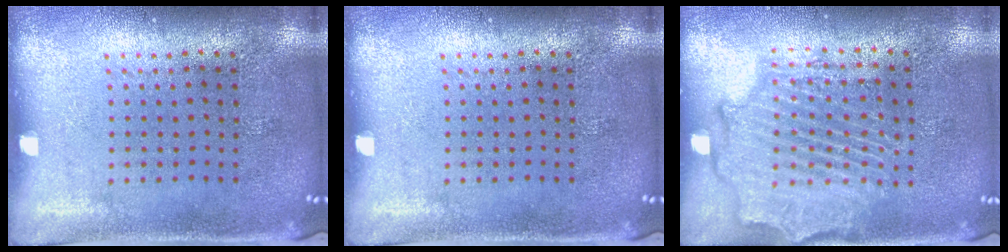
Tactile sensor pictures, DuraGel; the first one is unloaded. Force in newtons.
{"total": 0.0}
{"total": 2.1, "press": 2.1, "slide": 0.4}